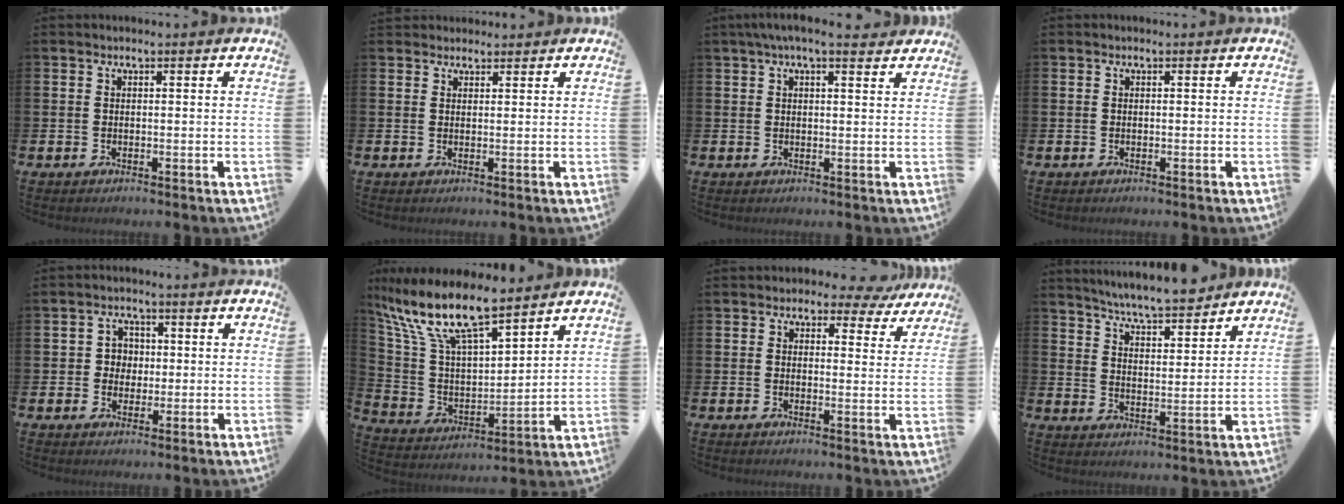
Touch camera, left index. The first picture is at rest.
{"total": 1.6, "force": [1.6, 0.5, -0.1], "torque": [0.009, -0.006, 0.028]}
{"total": 3.5, "force": [2.9, 0.6, 1.9], "torque": [-0.035, -0.007, 0.049]}
{"total": 0.0}
{"total": 2.9, "force": [0.3, 2.8, 0.8], "torque": [-0.018, 0.008, -0.001]}
{"total": 12.1, "force": [9.9, 2.6, 6.4], "torque": [-0.169, -0.053, 0.176]}
{"total": 2.9, "force": [2.2, 1.6, 0.9], "torque": [-0.011, -0.011, 0.032]}
{"total": 6.4, "force": [6.3, 0.1, 1.4], "torque": [-0.045, -0.040, 0.109]}